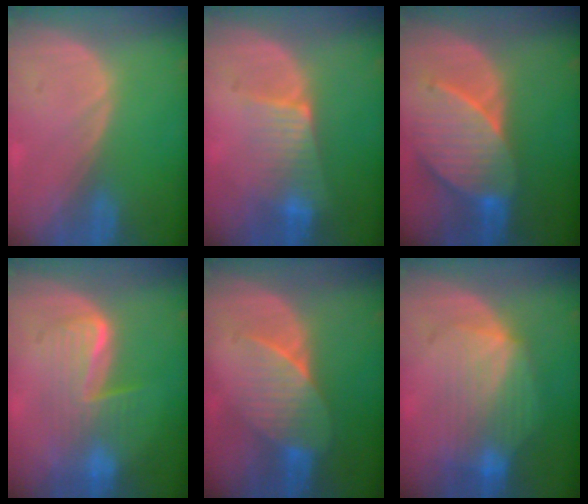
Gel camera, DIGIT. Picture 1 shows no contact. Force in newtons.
{"total": 6.4, "press": 5.7, "slide": 3.0}
{"total": 8.9, "press": 8.7, "slide": 2.0}
{"total": 6.6, "press": 6.5, "slide": 0.8}
{"total": 7.3, "press": 6.8, "slide": 2.8}
{"total": 8.7, "press": 8.1, "slide": 3.4}